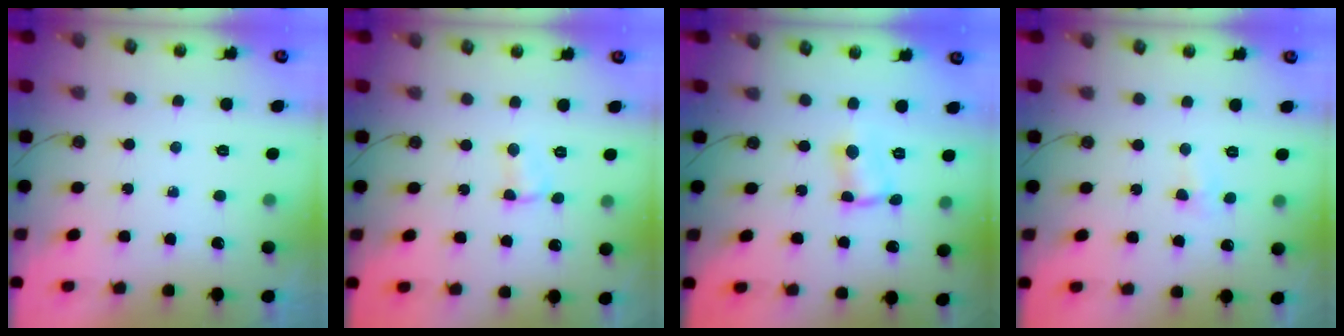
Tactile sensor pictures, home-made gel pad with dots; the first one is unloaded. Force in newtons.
{"total": 2.6, "press": 2.6, "slide": 0.4}
{"total": 2.9, "press": 1.4, "slide": 2.5}
{"total": 2.4, "press": 2.4, "slide": 0.5}